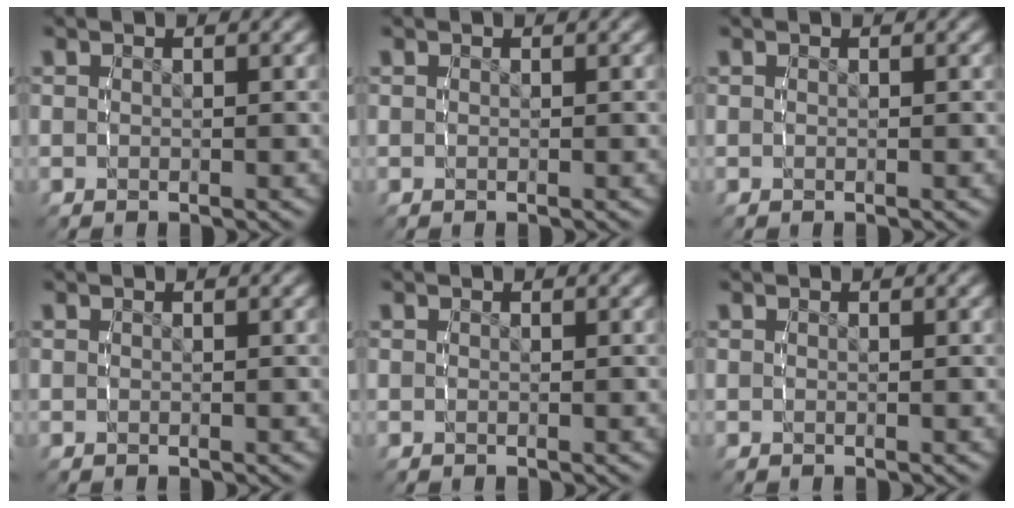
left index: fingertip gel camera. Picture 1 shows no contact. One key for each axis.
{"total": 0.0}
{"total": 0.0}
{"total": 0.0}
{"total": 0.0}
{"total": 0.0}